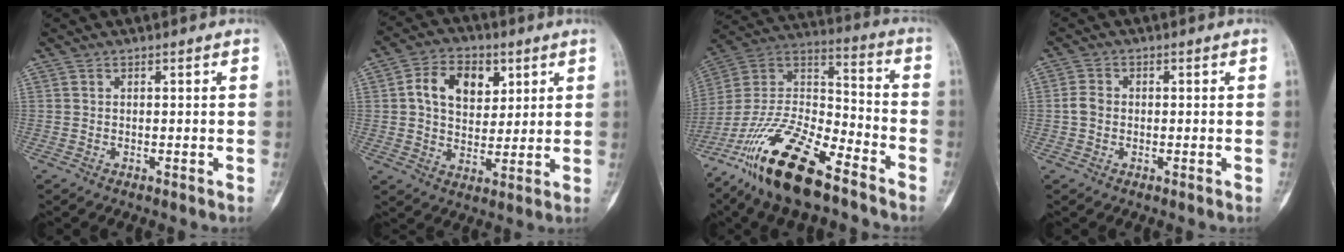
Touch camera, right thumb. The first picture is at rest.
{"total": 11.2, "force": [3.4, 7.9, 7.1], "torque": [-0.079, -0.003, 0.058]}
{"total": 23.3, "force": [-15.6, 8.1, 15.3], "torque": [-0.309, 0.063, -0.290]}
{"total": 2.8, "force": [-0.4, 2.4, 1.5], "torque": [-0.021, 0.009, -0.012]}